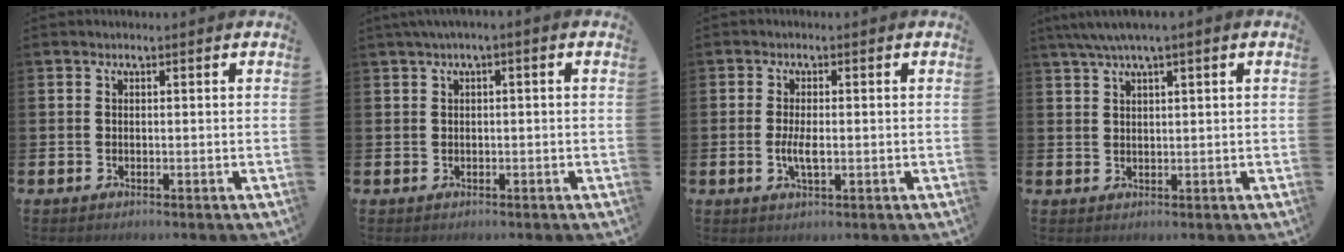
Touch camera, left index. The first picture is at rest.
{"total": 1.1, "force": [0.0, 0.0, 1.1], "torque": [-0.020, 0.000, -0.001]}
{"total": 2.9, "force": [-0.3, 1.0, 2.7], "torque": [-0.047, 0.000, -0.007]}
{"total": 3.2, "force": [2.3, -0.1, 2.2], "torque": [-0.047, 0.001, 0.042]}